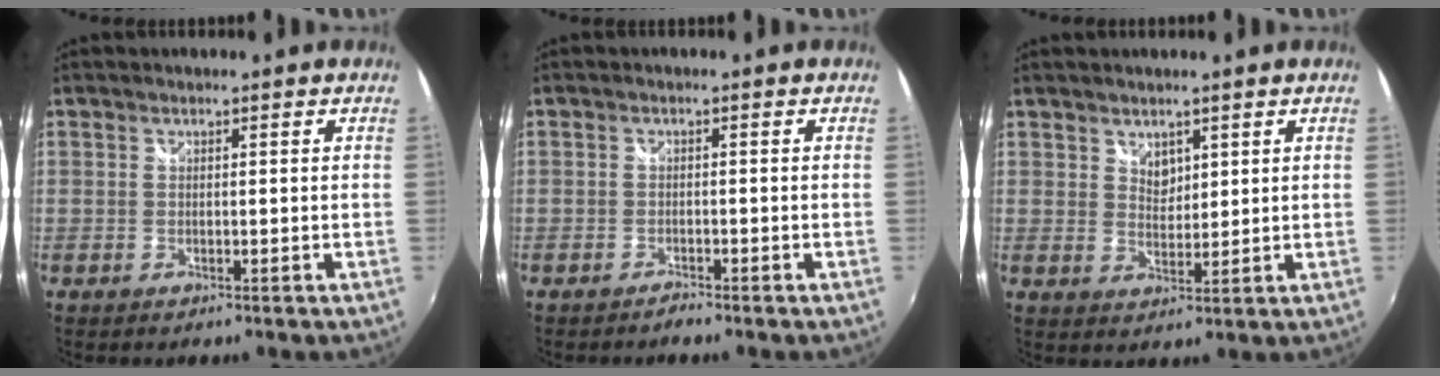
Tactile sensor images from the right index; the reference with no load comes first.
{"total": 1.3, "force": [-1.3, 0.1, 0.1], "torque": [-0.003, -0.006, -0.023]}
{"total": 3.0, "force": [2.0, 1.9, 1.1], "torque": [-0.011, -0.001, 0.036]}